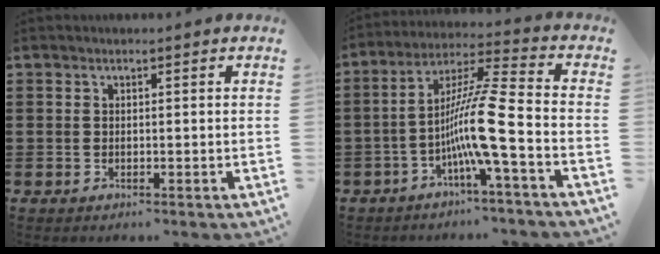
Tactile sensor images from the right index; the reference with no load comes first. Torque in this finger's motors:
{"motor_torque": [2.14, 0.00, 0.49, 0.21]}